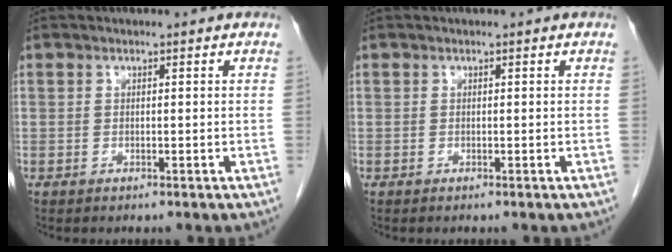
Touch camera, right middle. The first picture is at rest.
{"total": 0.0}